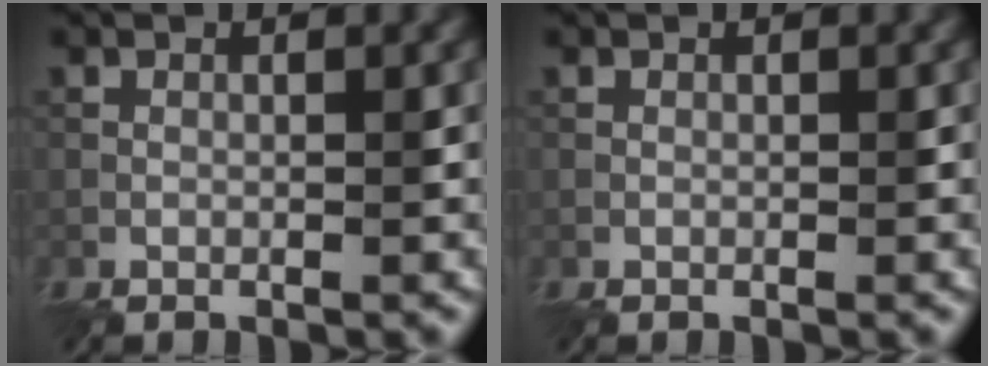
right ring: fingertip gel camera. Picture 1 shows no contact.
{"total": 0.0}